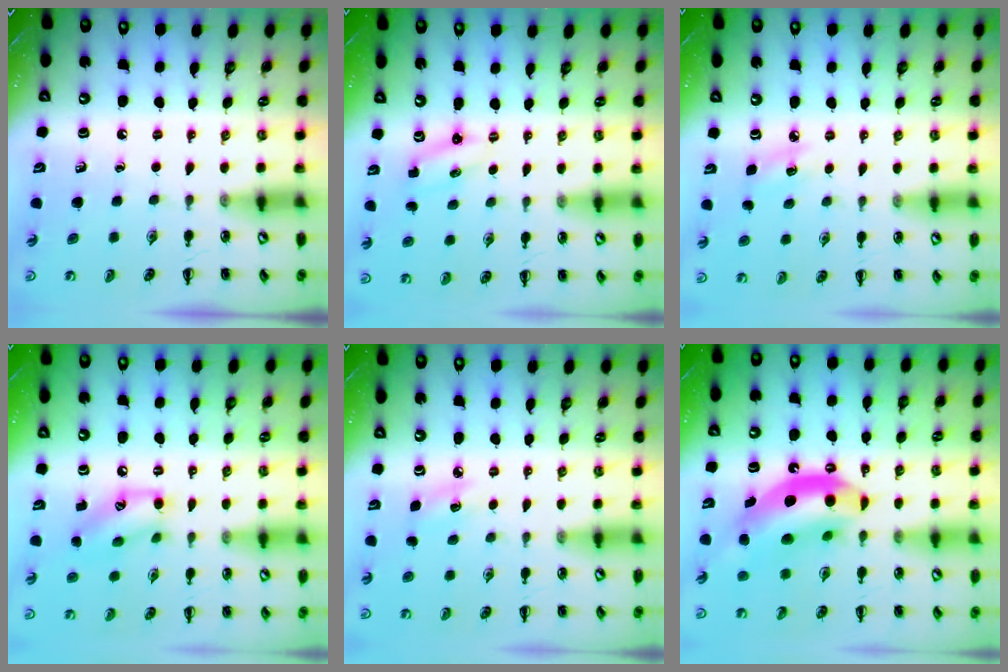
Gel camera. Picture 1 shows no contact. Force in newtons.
{"total": 2.4, "press": 2.4, "slide": 0.6}
{"total": 4.8, "press": 4.6, "slide": 1.3}
{"total": 10.7, "press": 10.6, "slide": 0.6}
{"total": 4.8, "press": 4.6, "slide": 1.3}
{"total": 15.4, "press": 14.9, "slide": 4.1}